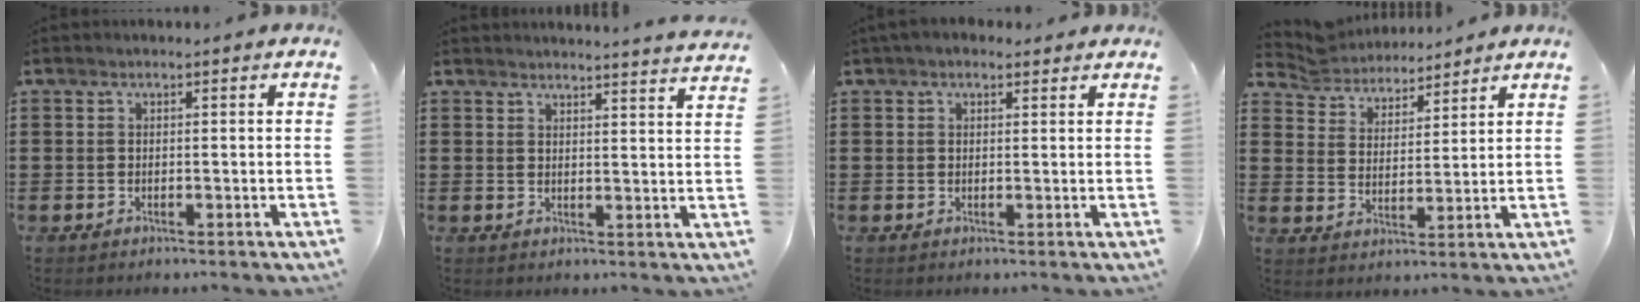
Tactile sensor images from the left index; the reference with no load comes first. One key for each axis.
{"total": 3.2, "fx": 3.1, "fy": -0.8, "fz": 0.1, "tx": -0.012, "ty": -0.017, "tz": 0.057}
{"total": 2.0, "fx": 1.4, "fy": 1.2, "fz": 0.9, "tx": -0.021, "ty": 0.009, "tz": 0.026}
{"total": 5.5, "fx": 5.3, "fy": 1.5, "fz": -0.2, "tx": -0.026, "ty": -0.027, "tz": 0.094}